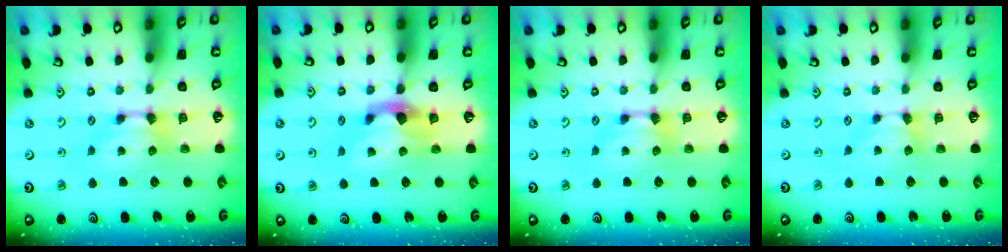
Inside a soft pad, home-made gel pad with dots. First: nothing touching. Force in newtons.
{"total": 2.9, "press": 2.5, "slide": 1.5}
{"total": 0.0}
{"total": 1.0, "press": 0.9, "slide": 0.3}